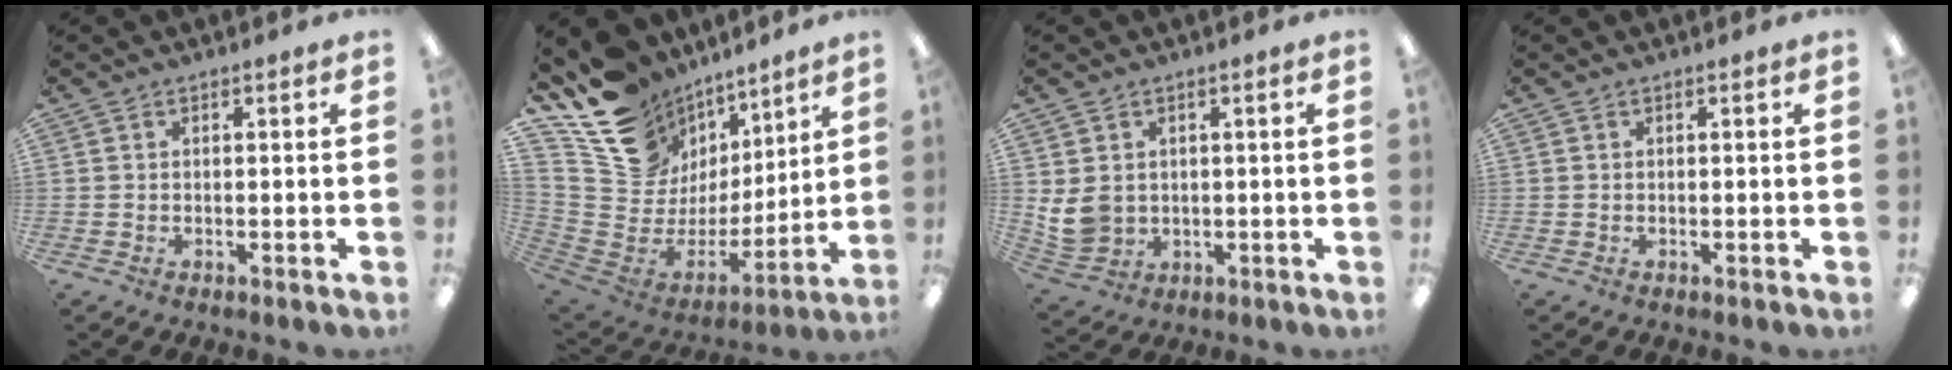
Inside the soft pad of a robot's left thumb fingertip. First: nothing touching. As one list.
[{"total": 16.0, "force": [10.7, 11.5, 2.9], "torque": [-0.067, -0.090, 0.218]}, {"total": 7.0, "force": [1.3, 6.2, 2.9], "torque": [-0.074, 0.002, 0.031]}, {"total": 0.0}]